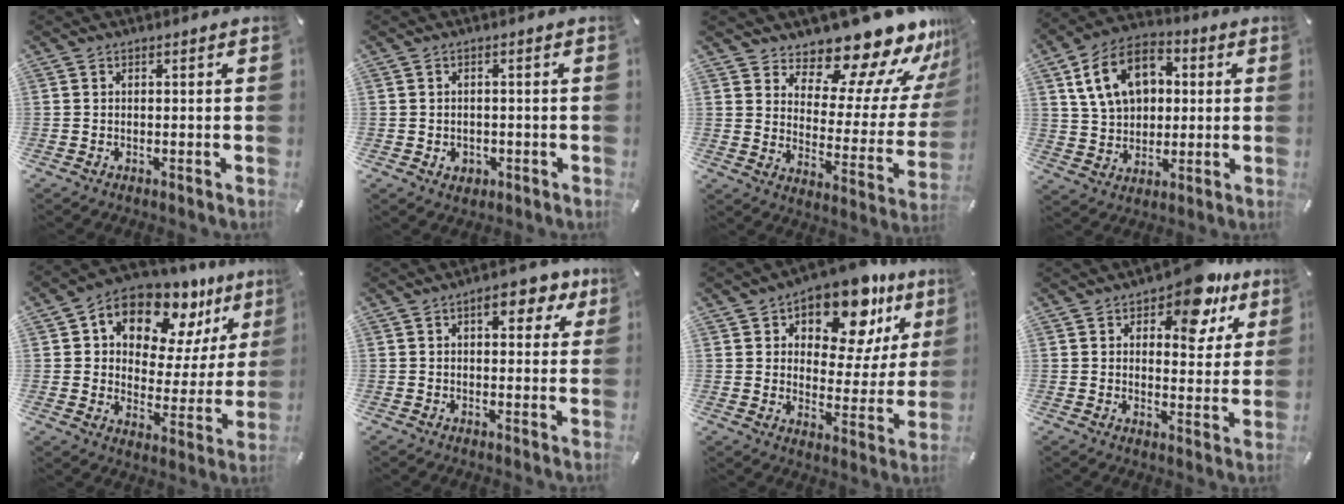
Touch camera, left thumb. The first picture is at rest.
{"total": 2.3, "force": [-0.5, 2.1, 0.8], "torque": [-0.010, 0.000, -0.013]}
{"total": 16.3, "force": [14.6, 5.0, 5.0], "torque": [-0.079, -0.135, 0.243]}
{"total": 13.9, "force": [3.9, 10.5, 8.3], "torque": [-0.164, 0.012, 0.076]}
{"total": 13.4, "force": [9.4, 8.0, 5.3], "torque": [-0.092, -0.079, 0.168]}
{"total": 7.5, "force": [3.4, 3.9, 5.5], "torque": [-0.066, -0.008, 0.051]}
{"total": 15.0, "force": [10.4, 7.6, 7.7], "torque": [-0.114, -0.076, 0.178]}
{"total": 13.2, "force": [8.5, 6.3, 8.0], "torque": [-0.090, -0.051, 0.141]}